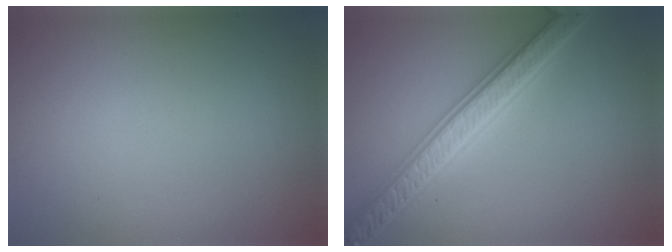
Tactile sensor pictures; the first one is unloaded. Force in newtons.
{"total": 5.6, "press": 5.4, "slide": 1.1}